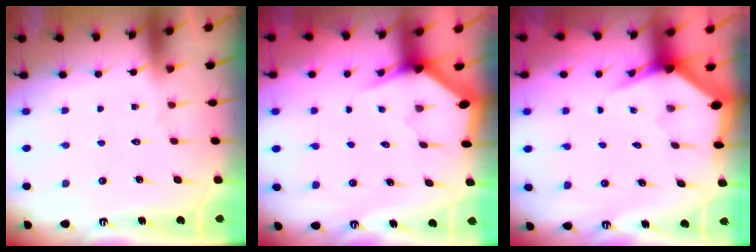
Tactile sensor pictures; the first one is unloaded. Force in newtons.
{"total": 3.0, "press": 3.0, "slide": 0.0}
{"total": 3.6, "press": 3.6, "slide": 0.4}